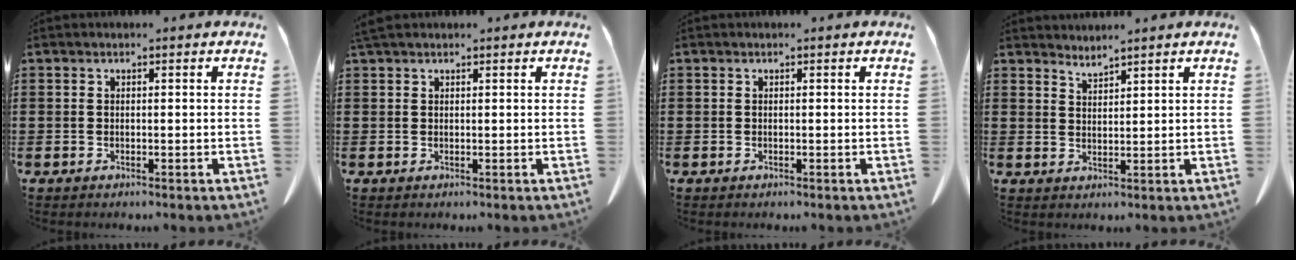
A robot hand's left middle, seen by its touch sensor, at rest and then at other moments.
{"total": 1.1, "force": [0.9, 0.2, 0.5], "torque": [-0.013, -0.001, 0.019]}
{"total": 0.0}
{"total": 2.2, "force": [2.2, -0.5, -0.1], "torque": [-0.004, -0.008, 0.043]}